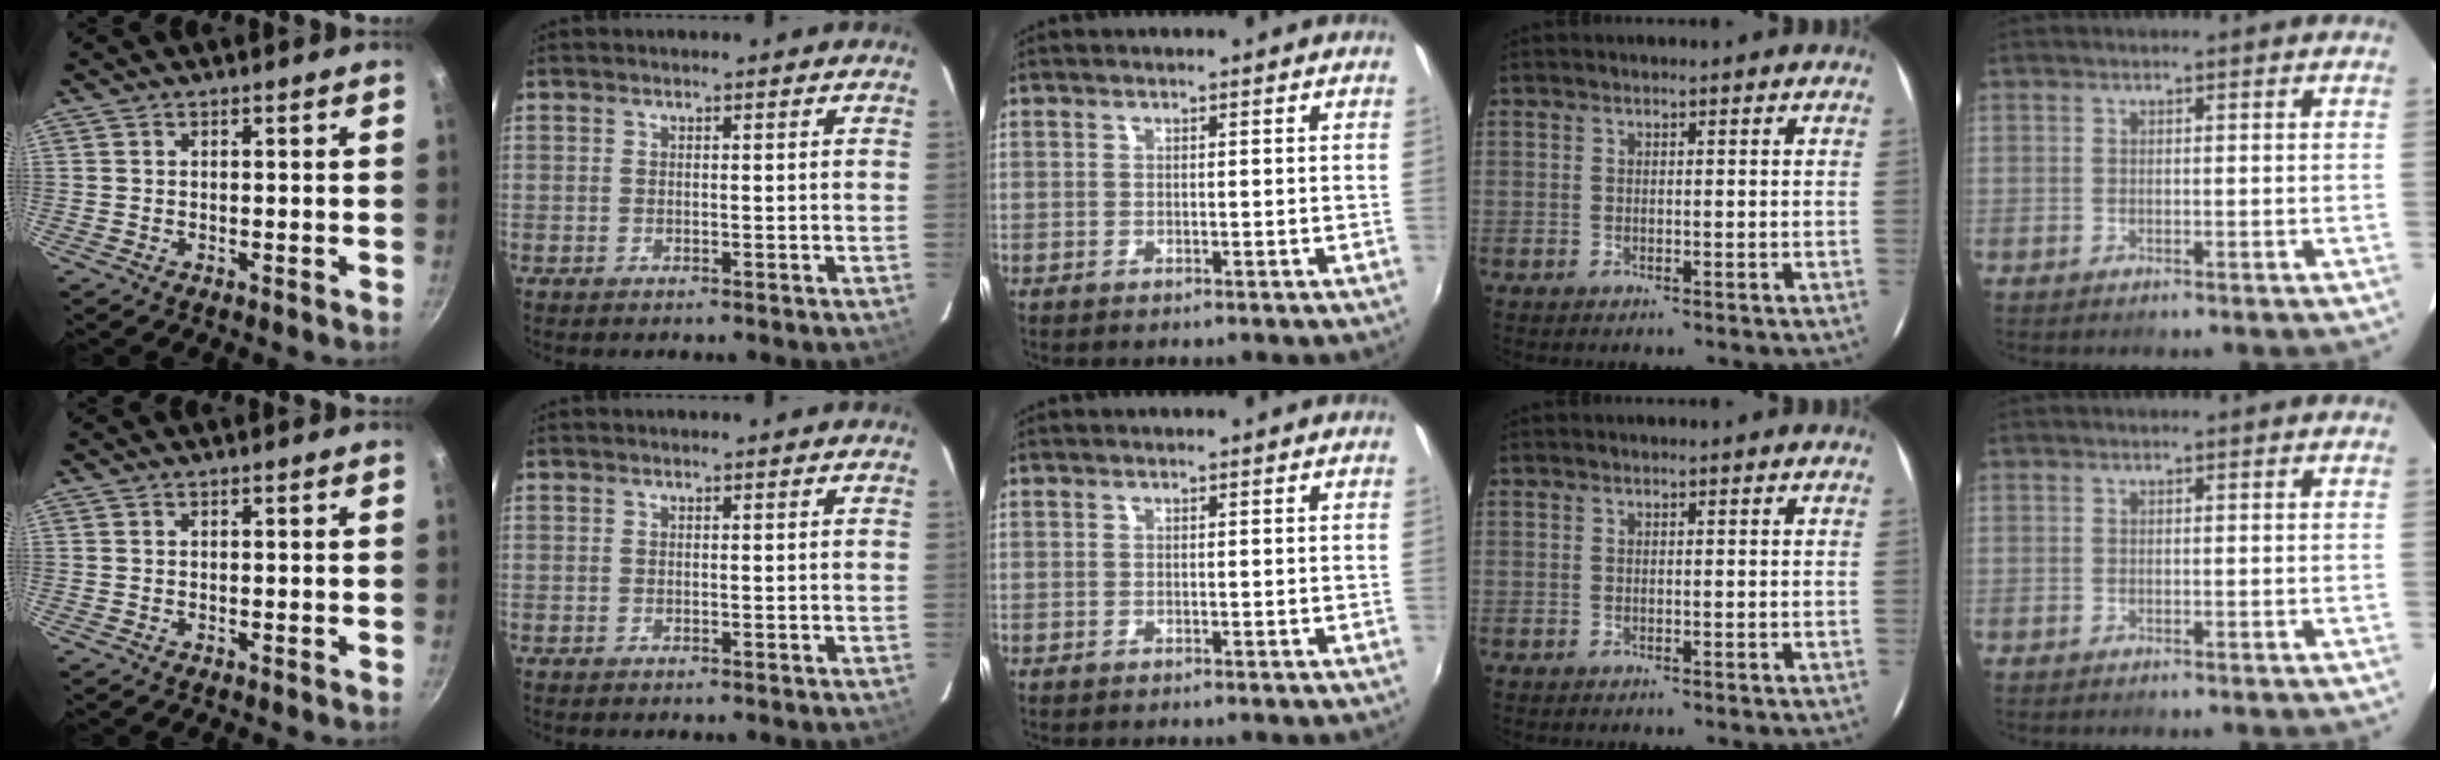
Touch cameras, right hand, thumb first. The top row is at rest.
{}